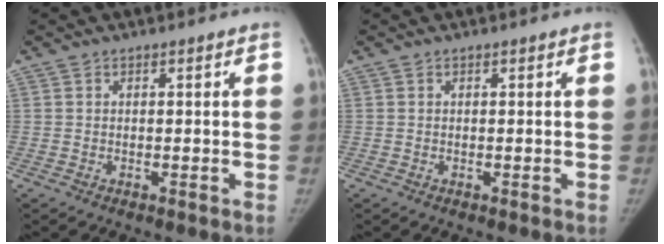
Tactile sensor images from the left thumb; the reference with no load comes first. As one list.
[{"total": 0.0}]